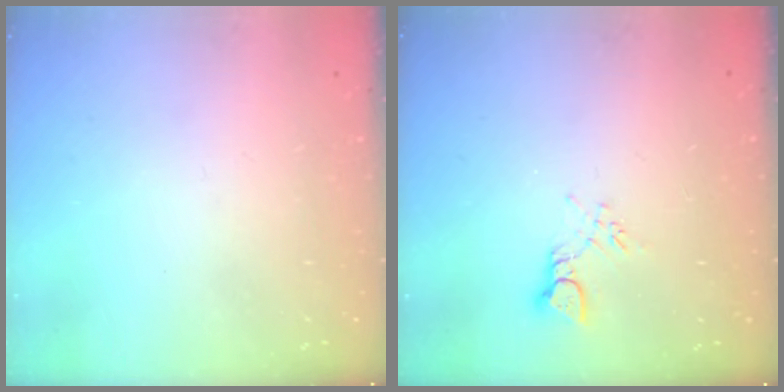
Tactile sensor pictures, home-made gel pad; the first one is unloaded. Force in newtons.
{"total": 2.9, "press": 2.8, "slide": 0.5}